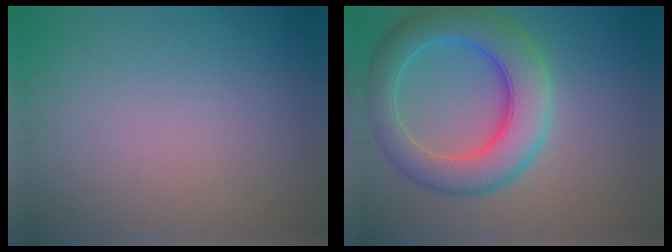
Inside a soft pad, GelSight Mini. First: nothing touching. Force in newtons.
{"total": 7.9, "press": 7.9, "slide": 0.1}